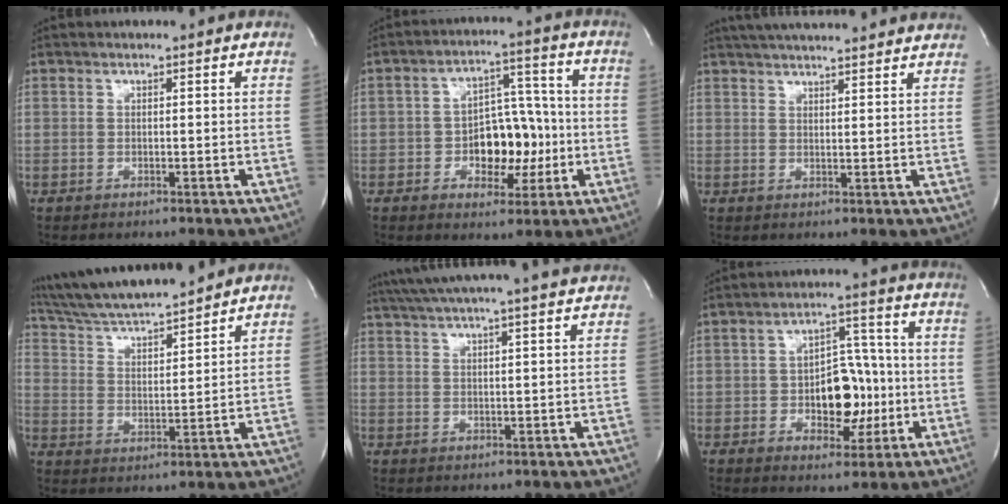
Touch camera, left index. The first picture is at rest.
{"total": 9.5, "force": [-2.1, 5.5, 7.4], "torque": [-0.113, 0.024, -0.028]}
{"total": 16.9, "force": [15.4, 1.6, 6.7], "torque": [-0.110, 0.043, 0.206]}
{"total": 15.7, "force": [14.4, 1.0, 6.2], "torque": [-0.119, 0.013, 0.248]}
{"total": 16.3, "force": [14.6, -0.9, 7.1], "torque": [-0.130, 0.004, 0.199]}
{"total": 9.4, "force": [-1.8, 5.3, 7.6], "torque": [-0.113, 0.023, -0.022]}